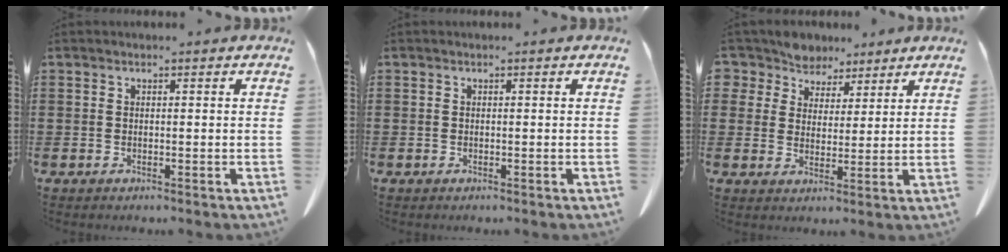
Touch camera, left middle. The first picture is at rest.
{"total": 0.0}
{"total": 5.8, "force": [5.1, 2.7, -0.3], "torque": [-0.028, -0.021, 0.096]}